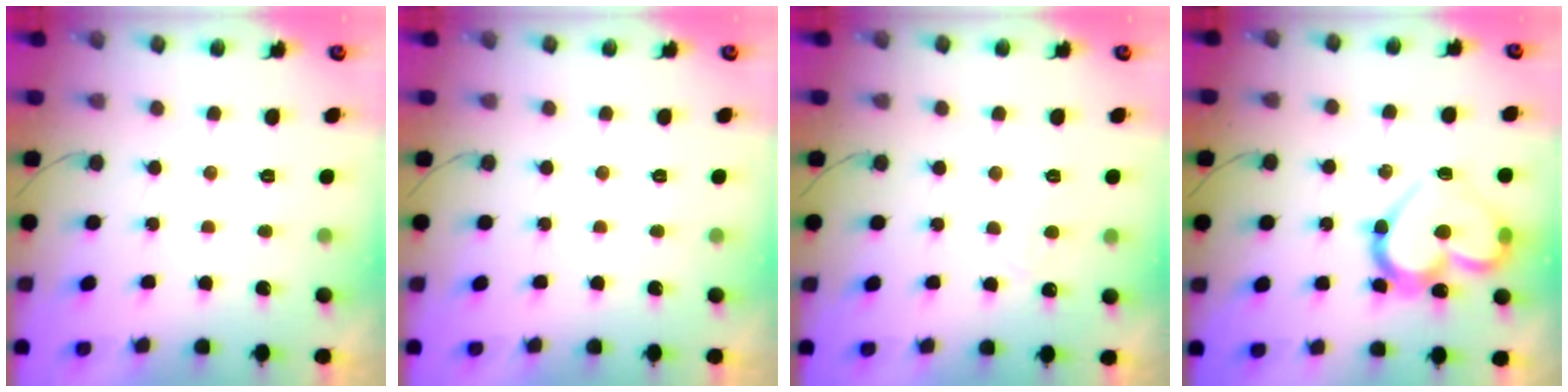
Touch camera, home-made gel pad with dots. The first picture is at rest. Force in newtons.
{"total": 0.0}
{"total": 5.2, "press": 5.2, "slide": 0.3}
{"total": 18.3, "press": 18.3, "slide": 1.3}